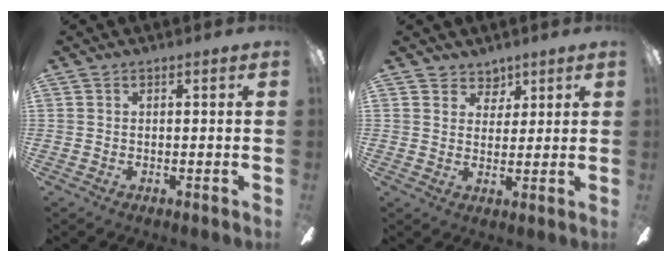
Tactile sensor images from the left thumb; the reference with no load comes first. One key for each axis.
{"total": 4.4, "fx": 3.2, "fy": 3.0, "fz": 0.1, "tx": -0.003, "ty": -0.013, "tz": 0.058}